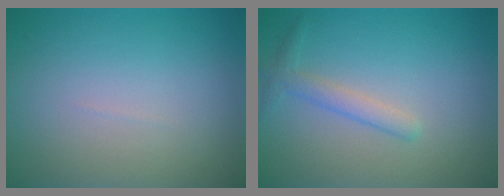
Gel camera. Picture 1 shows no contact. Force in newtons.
{"total": 1.8, "press": 1.8, "slide": 0.1}